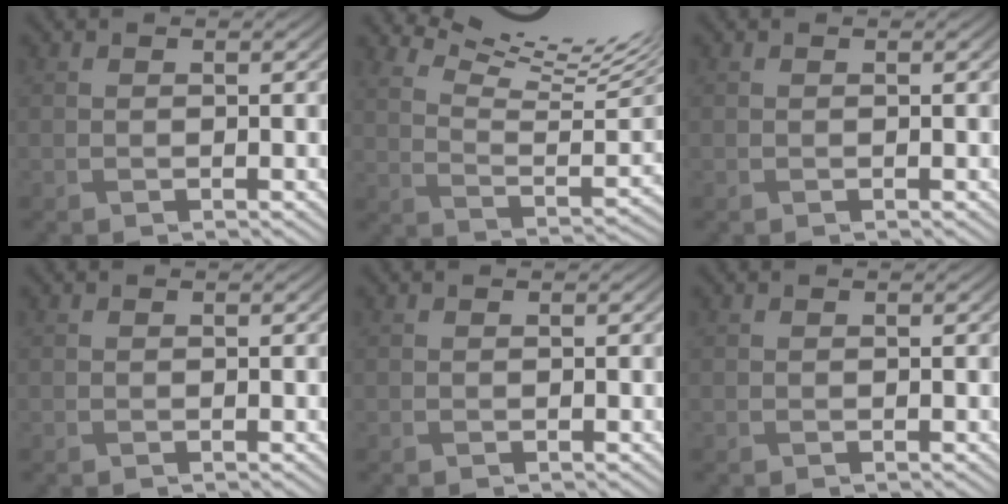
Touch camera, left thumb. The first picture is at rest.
{"total": 15.2, "force": [11.2, 3.5, 9.7], "torque": [-0.175, 0.007, 0.165]}
{"total": 0.0}
{"total": 0.0}
{"total": 0.0}
{"total": 0.0}